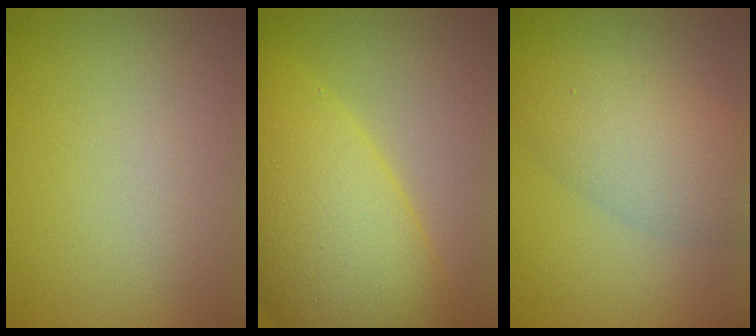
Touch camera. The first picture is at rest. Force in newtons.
{"total": 12.2, "press": 12.2, "slide": 0.5}
{"total": 5.1, "press": 5.1, "slide": 0.1}